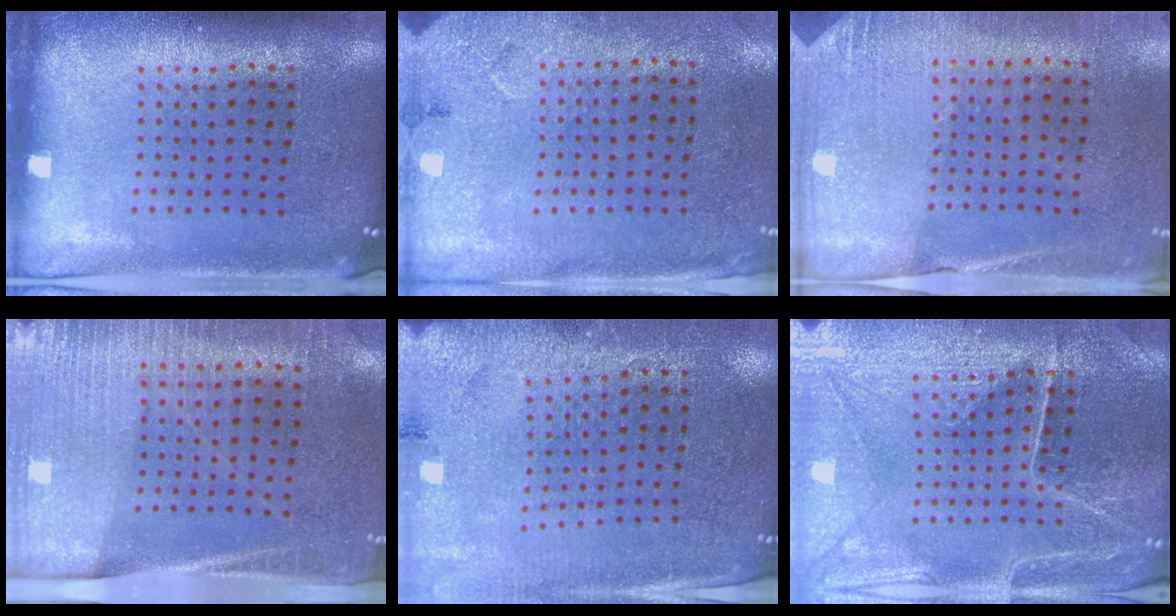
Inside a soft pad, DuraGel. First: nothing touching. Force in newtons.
{"total": 2.7, "press": 2.2, "slide": 1.6}
{"total": 2.6, "press": 2.3, "slide": 1.1}
{"total": 2.8, "press": 2.5, "slide": 1.3}
{"total": 2.8, "press": 2.7, "slide": 0.5}
{"total": 2.9, "press": 2.9, "slide": 0.2}